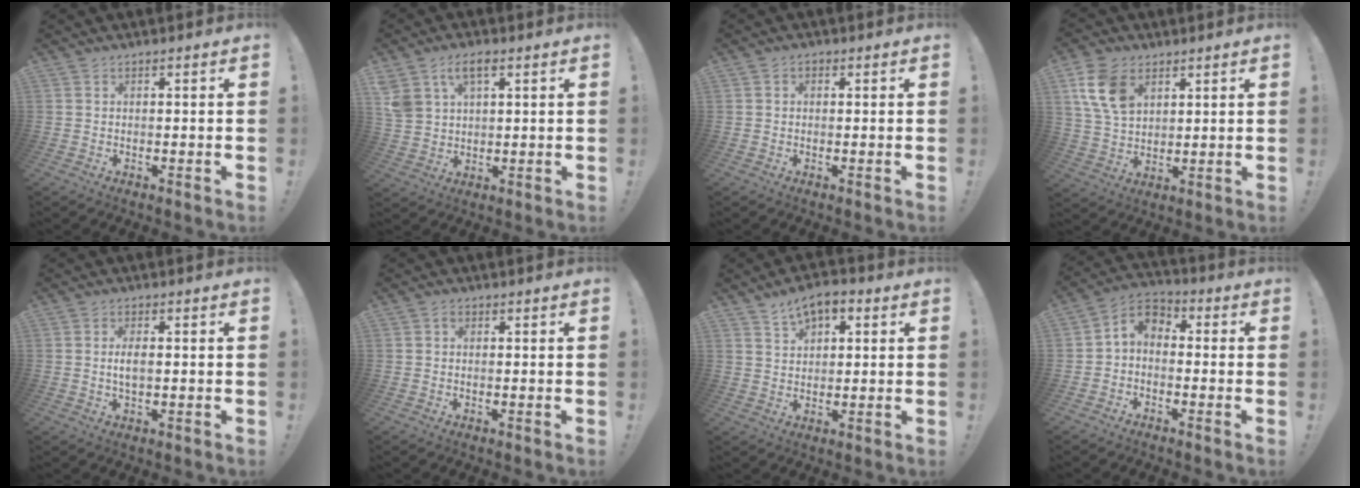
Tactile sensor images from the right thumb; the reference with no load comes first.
{"total": 8.3, "force": [4.1, 5.0, 5.2], "torque": [-0.093, -0.001, 0.080]}
{"total": 1.3, "force": [-0.2, 1.1, 0.7], "torque": [-0.012, 0.005, -0.004]}
{"total": 12.5, "force": [5.6, 8.4, 7.3], "torque": [-0.135, -0.006, 0.111]}
{"total": 3.4, "force": [-0.1, 1.3, 3.1], "torque": [-0.059, 0.000, -0.006]}
{"total": 0.7, "force": [-0.1, 0.4, 0.5], "torque": [-0.005, 0.001, -0.004]}
{"total": 6.8, "force": [4.0, 4.0, 3.9], "torque": [-0.054, -0.017, 0.071]}
{"total": 5.2, "force": [-1.4, 3.8, 3.2], "torque": [-0.071, 0.016, -0.021]}